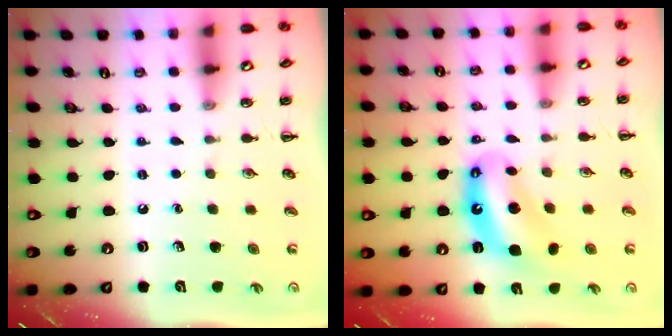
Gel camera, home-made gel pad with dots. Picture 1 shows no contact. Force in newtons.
{"total": 9.4, "press": 9.0, "slide": 2.6}